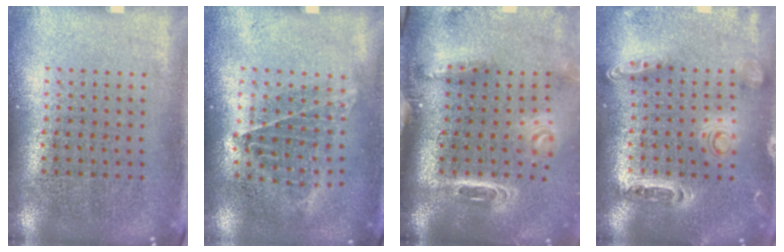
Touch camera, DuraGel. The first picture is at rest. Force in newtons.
{"total": 0.9, "press": 0.8, "slide": 0.4}
{"total": 3.1, "press": 2.1, "slide": 2.3}
{"total": 1.4, "press": 1.4, "slide": 0.3}